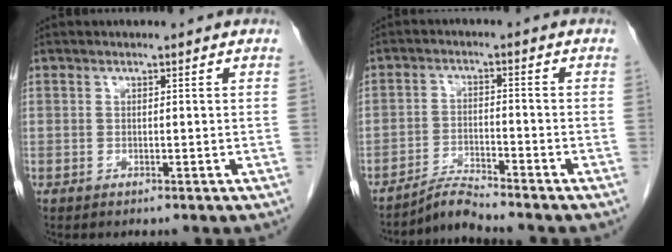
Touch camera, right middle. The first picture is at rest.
{"total": 4.0, "force": [-3.9, -1.1, 0.1], "torque": [-0.008, -0.017, -0.072]}